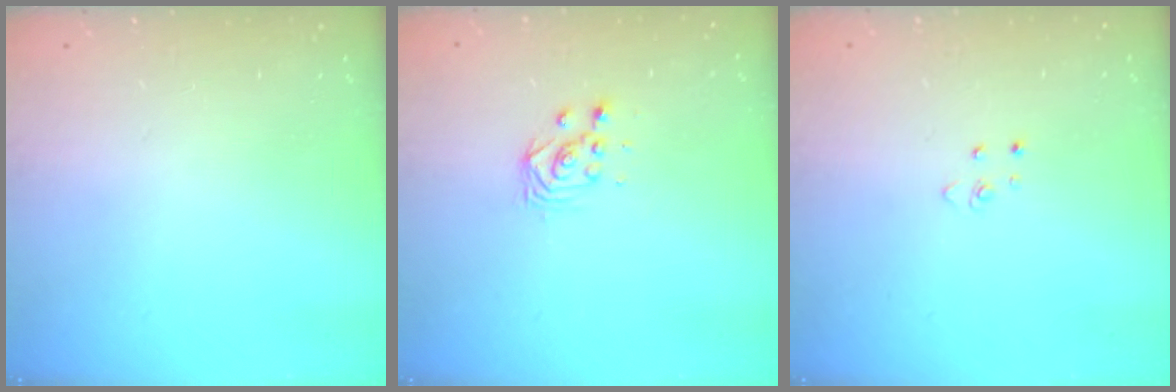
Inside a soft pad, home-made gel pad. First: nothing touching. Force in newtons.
{"total": 3.0, "press": 2.9, "slide": 0.3}
{"total": 2.8, "press": 2.8, "slide": 0.3}